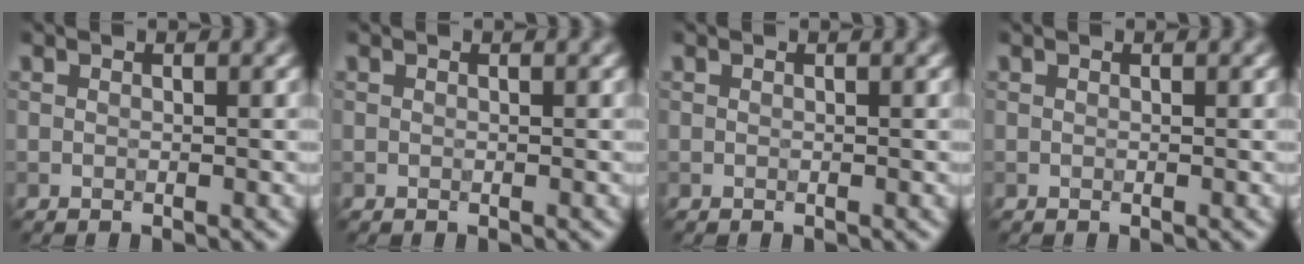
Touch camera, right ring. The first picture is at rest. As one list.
[{"total": 0.0}, {"total": 0.0}, {"total": 0.0}]